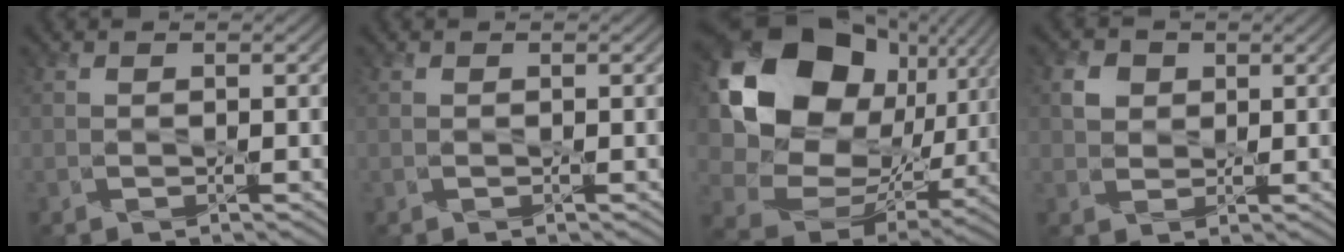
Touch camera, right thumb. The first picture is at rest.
{"total": 0.0}
{"total": 19.7, "force": [5.7, 15.4, 10.8], "torque": [-0.251, -0.001, 0.127]}
{"total": 2.4, "force": [1.1, 2.1, 0.4], "torque": [-0.011, 0.001, 0.019]}